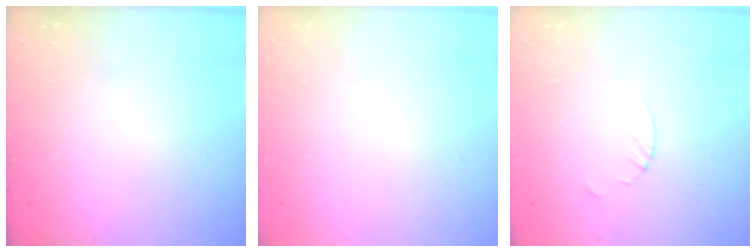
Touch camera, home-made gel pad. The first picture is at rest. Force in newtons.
{"total": 0.0}
{"total": 2.7, "press": 2.7, "slide": 0.3}